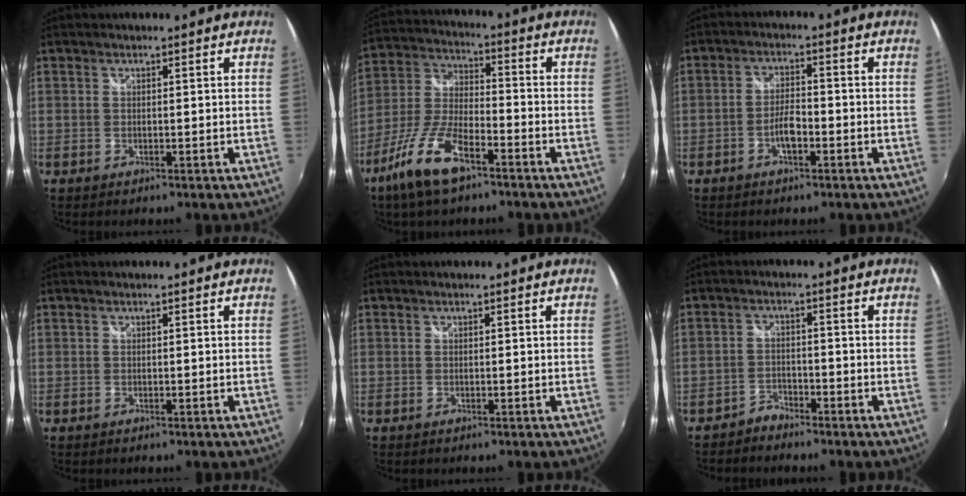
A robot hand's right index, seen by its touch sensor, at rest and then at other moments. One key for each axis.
{"total": 13.3, "fx": -8.4, "fy": 4.3, "fz": 9.3, "tx": -0.209, "ty": -0.011, "tz": -0.165}
{"total": 3.9, "fx": -2.0, "fy": 1.3, "fz": 3.1, "tx": -0.067, "ty": 0.007, "tz": -0.037}
{"total": 0.0}
{"total": 0.0}
{"total": 2.9, "fx": -2.7, "fy": 1.0, "fz": 0.1, "tx": -0.006, "ty": 0.005, "tz": -0.052}